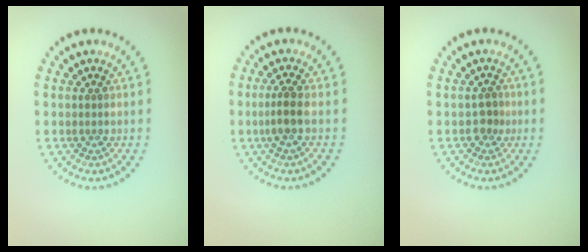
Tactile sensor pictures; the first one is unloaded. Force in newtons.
{"total": 2.0, "press": 1.6, "slide": 1.2}
{"total": 1.1, "press": 1.1, "slide": 0.4}